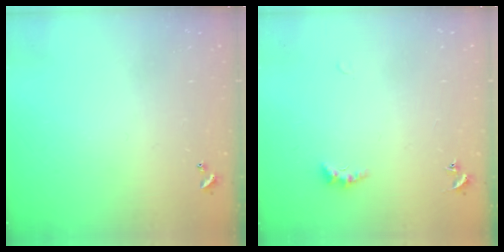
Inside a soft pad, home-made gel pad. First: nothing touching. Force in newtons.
{"total": 2.0, "press": 1.9, "slide": 0.6}